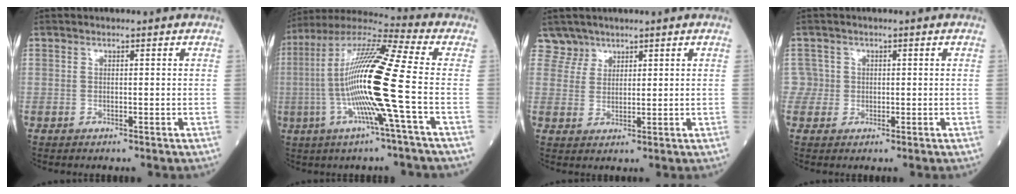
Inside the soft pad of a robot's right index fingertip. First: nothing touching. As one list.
[{"total": 17.3, "force": [-2.7, -1.1, 17.0], "torque": [-0.330, 0.004, -0.068]}, {"total": 2.7, "force": [2.2, 1.5, -0.6], "torque": [0.018, 0.004, 0.042]}, {"total": 2.0, "force": [-0.2, 2.0, -0.5], "torque": [0.023, 0.008, -0.006]}]